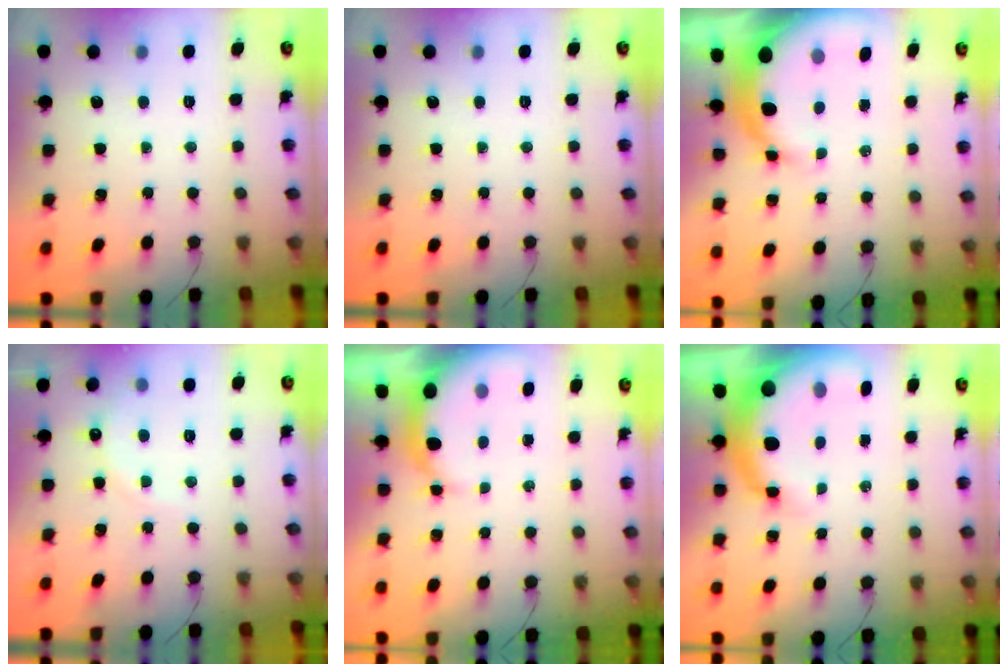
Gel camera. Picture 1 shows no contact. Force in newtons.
{"total": 0.0}
{"total": 12.5, "press": 12.3, "slide": 2.5}
{"total": 7.2, "press": 7.0, "slide": 1.4}
{"total": 6.5, "press": 6.4, "slide": 1.3}
{"total": 10.7, "press": 10.4, "slide": 2.4}